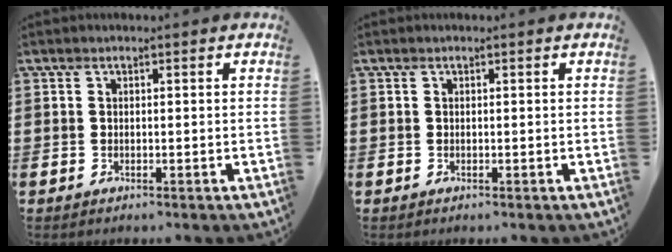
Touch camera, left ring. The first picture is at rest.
{"total": 0.0}